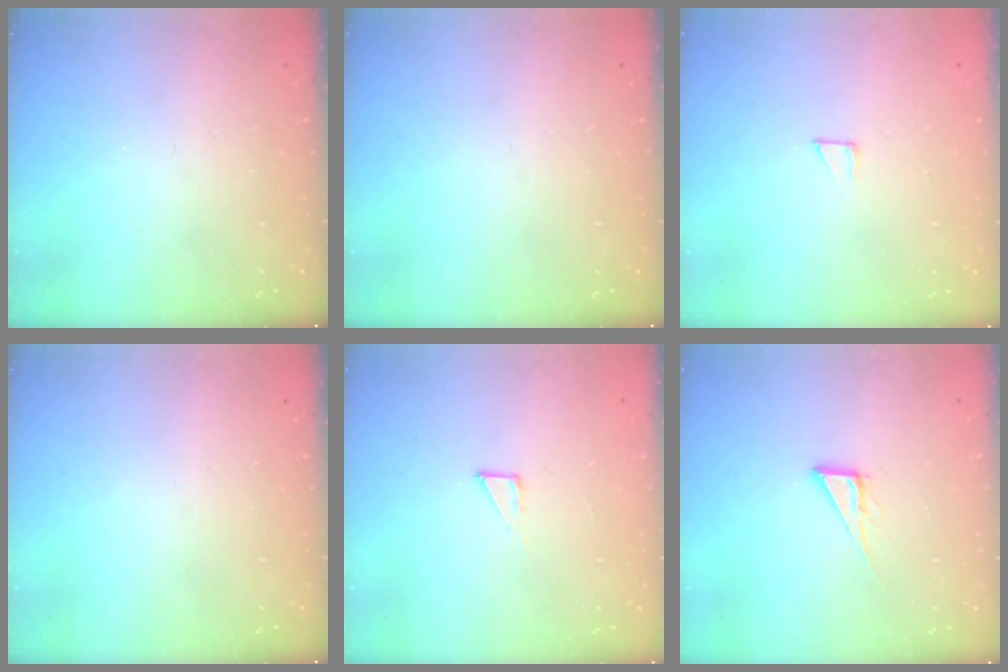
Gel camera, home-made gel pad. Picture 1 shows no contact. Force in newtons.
{"total": 0.0}
{"total": 2.3, "press": 2.3, "slide": 0.2}
{"total": 0.0}
{"total": 3.7, "press": 3.7, "slide": 0.4}
{"total": 6.1, "press": 6.1, "slide": 0.4}